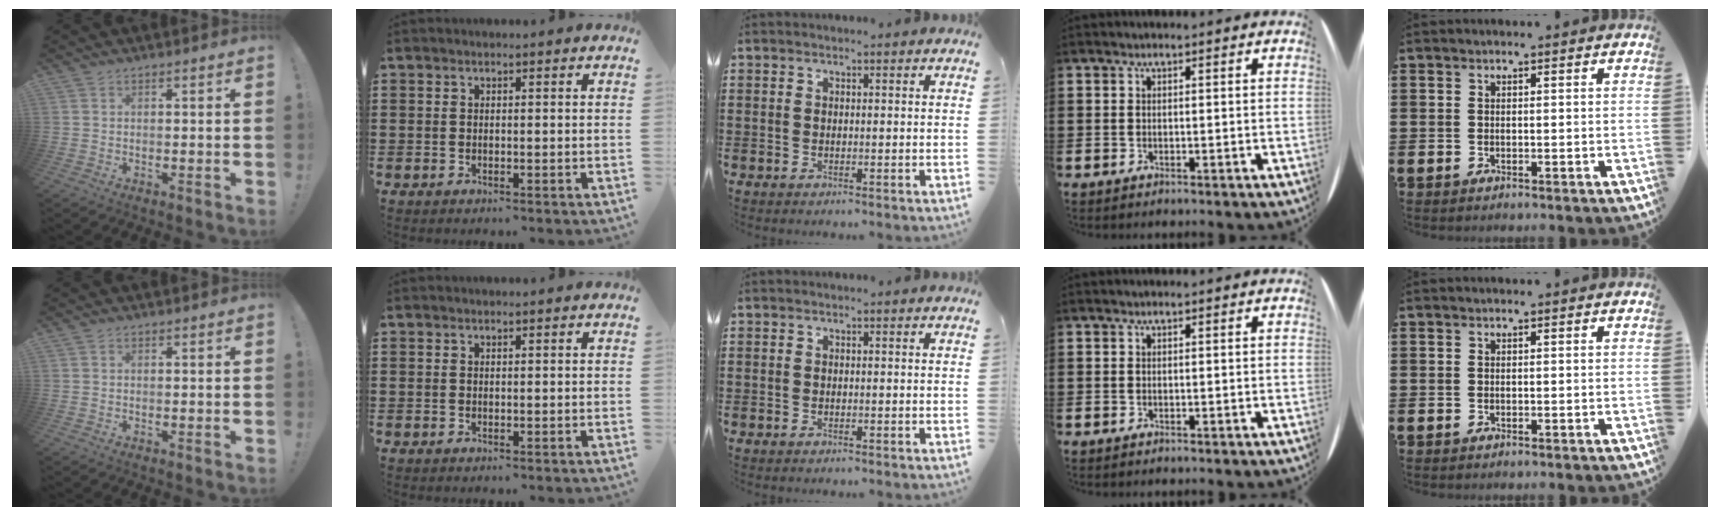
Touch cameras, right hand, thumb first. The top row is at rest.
{}